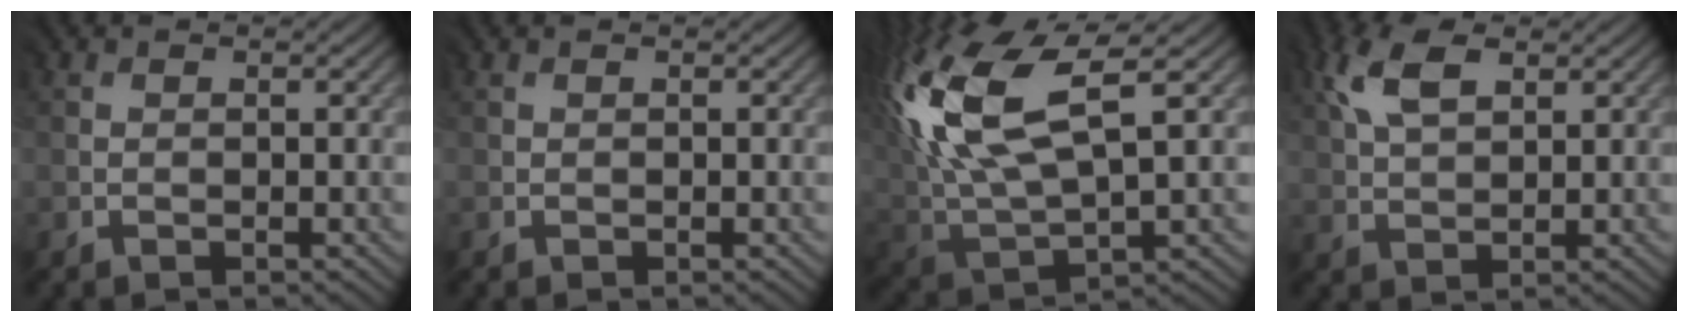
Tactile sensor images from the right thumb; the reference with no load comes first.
{"total": 0.0}
{"total": 14.4, "force": [6.1, 6.9, 11.1], "torque": [-0.265, 0.021, 0.120]}
{"total": 6.4, "force": [3.6, 3.4, 4.0], "torque": [-0.095, 0.019, 0.072]}